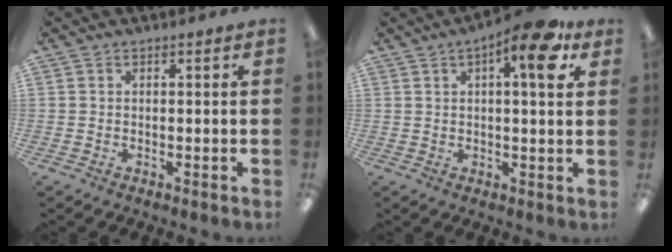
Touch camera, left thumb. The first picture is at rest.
{"total": 11.4, "force": [5.3, 3.4, 9.5], "torque": [-0.132, -0.018, 0.080]}